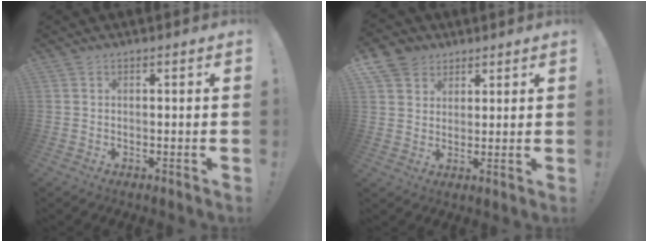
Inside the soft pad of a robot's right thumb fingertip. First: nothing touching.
{"total": 7.4, "force": [4.5, 5.7, 1.3], "torque": [-0.021, -0.026, 0.090]}